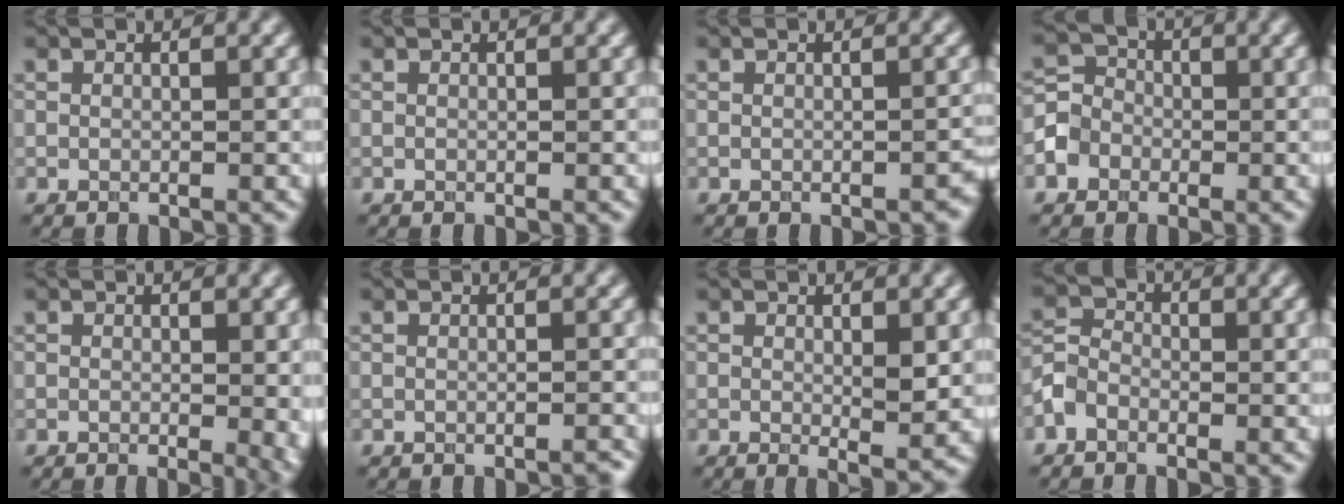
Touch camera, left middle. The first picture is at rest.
{"total": 0.0}
{"total": 0.8, "force": [-0.6, 0.3, 0.4], "torque": [-0.009, 0.001, -0.006]}
{"total": 3.9, "force": [-1.7, 3.4, 0.9], "torque": [0.002, 0.005, -0.040]}
{"total": 2.9, "force": [-0.4, 1.0, 2.7], "torque": [-0.028, -0.009, -0.002]}
{"total": 0.8, "force": [-0.6, 0.2, 0.4], "torque": [-0.002, 0.002, -0.013]}
{"total": 2.4, "force": [0.3, 0.6, 2.3], "torque": [-0.035, -0.010, 0.007]}
{"total": 2.4, "force": [-1.5, 1.7, 0.9], "torque": [-0.021, 0.007, -0.042]}